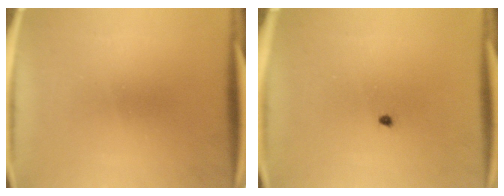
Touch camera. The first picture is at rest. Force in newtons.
{"total": 0.6}